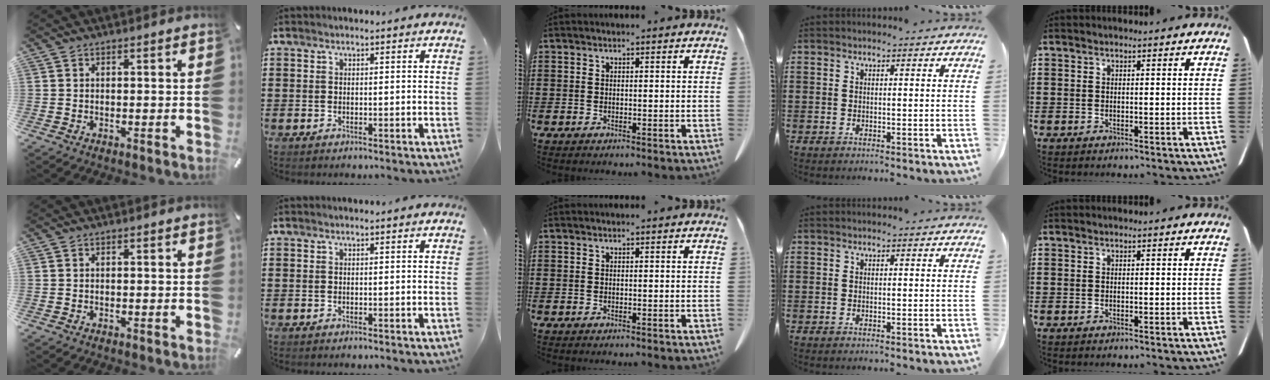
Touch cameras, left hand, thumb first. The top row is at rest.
{}